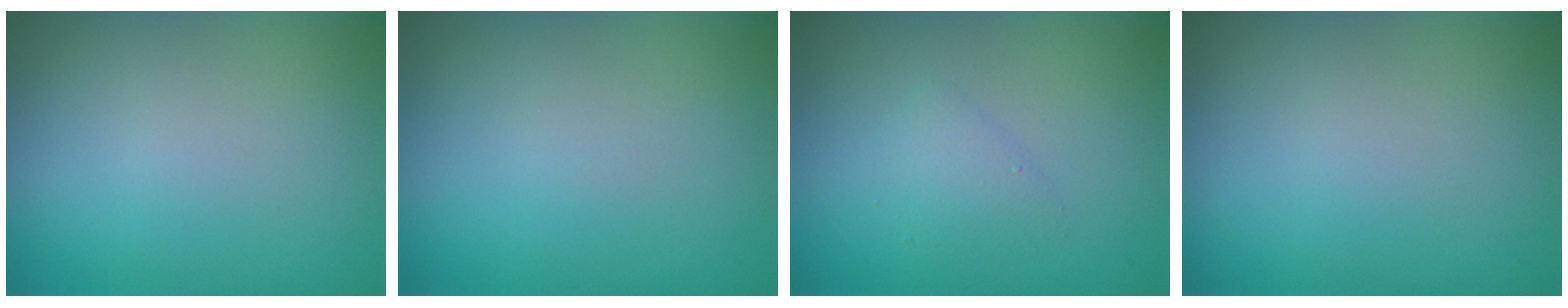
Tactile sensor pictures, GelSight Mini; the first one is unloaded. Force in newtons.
{"total": 0.0}
{"total": 1.3, "press": 1.3, "slide": 0.1}
{"total": 0.0}